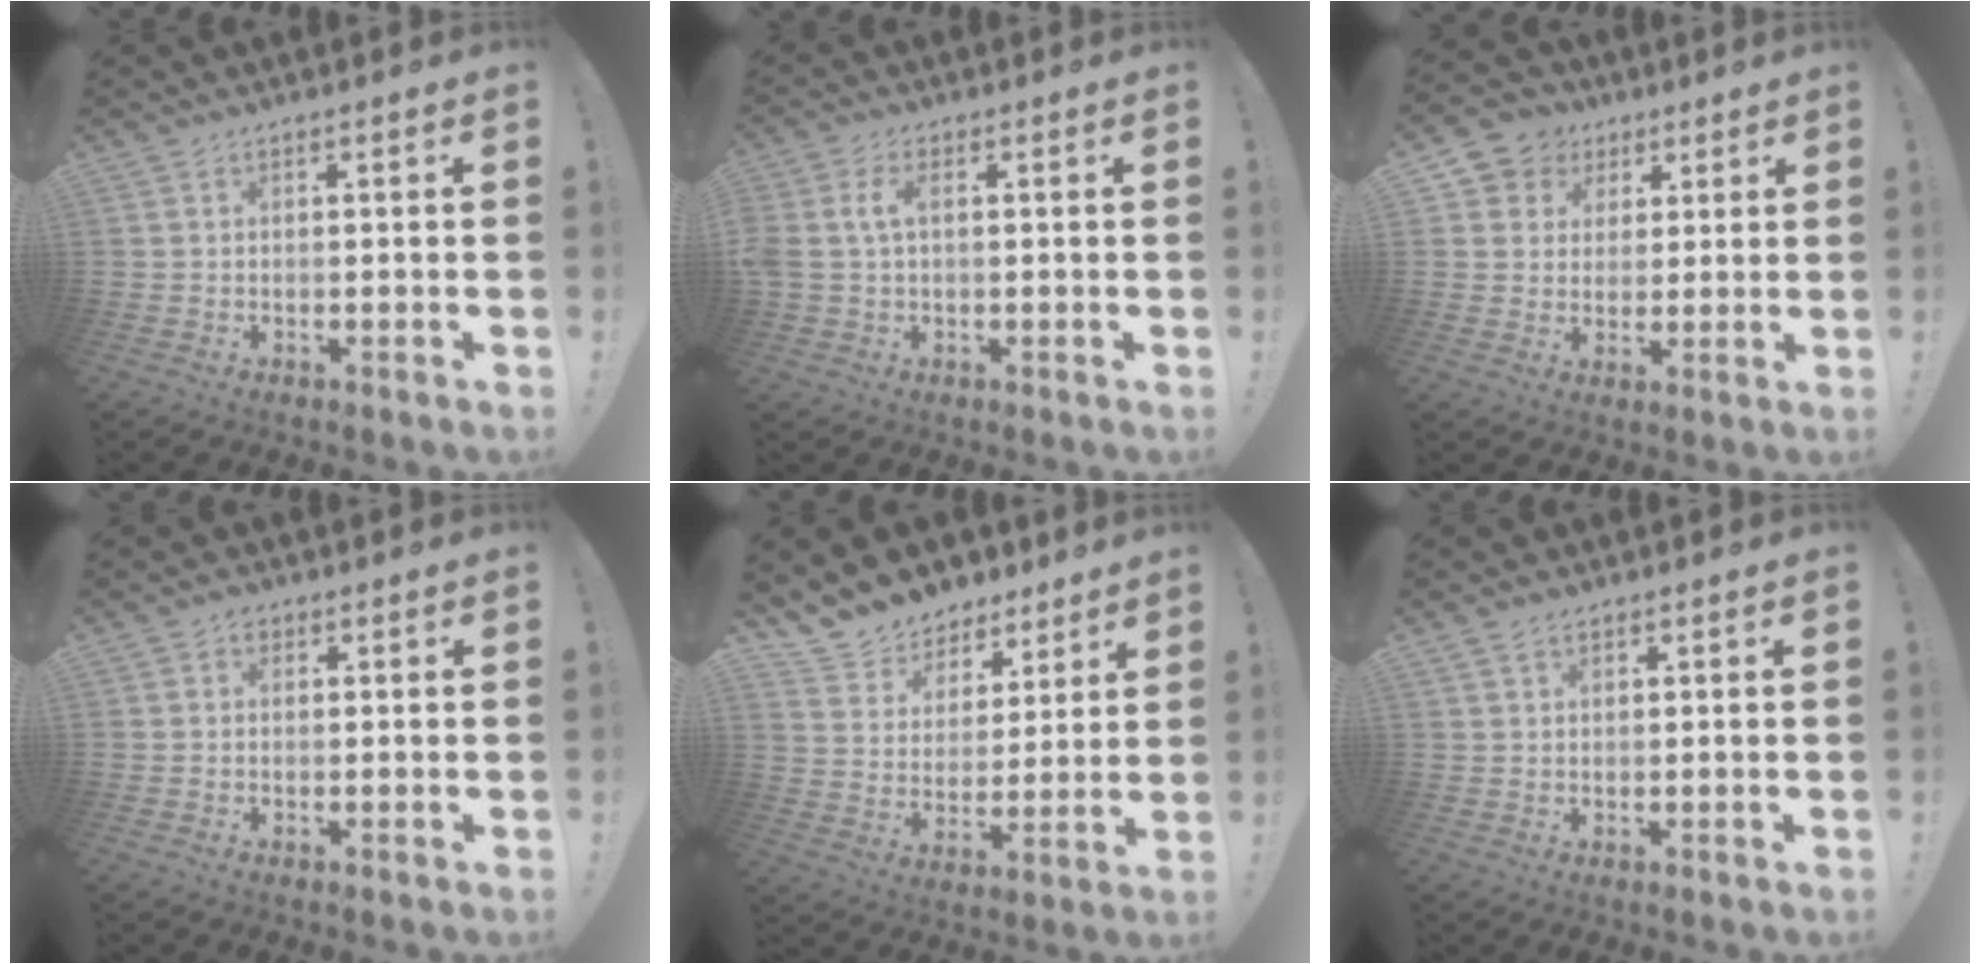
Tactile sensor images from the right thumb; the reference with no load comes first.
{"total": 5.7, "force": [0.7, 3.3, 4.6], "torque": [-0.101, 0.008, 0.014]}
{"total": 7.6, "force": [2.4, 7.1, 1.4], "torque": [-0.014, -0.013, 0.051]}
{"total": 1.4, "force": [0.3, 1.2, 0.7], "torque": [-0.007, 0.001, 0.004]}
{"total": 10.3, "force": [8.4, 5.9, 0.6], "torque": [-0.025, -0.073, 0.161]}
{"total": 1.8, "force": [1.4, 1.0, 0.7], "torque": [-0.009, -0.003, 0.026]}